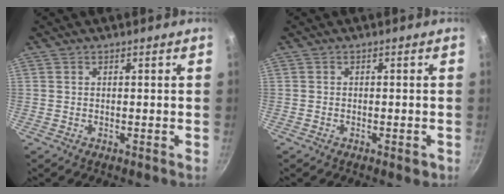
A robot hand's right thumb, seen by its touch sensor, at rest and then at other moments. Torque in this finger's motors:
{"motor_torque": [-0.27, -0.01, 0.01, -0.07, 0.01]}